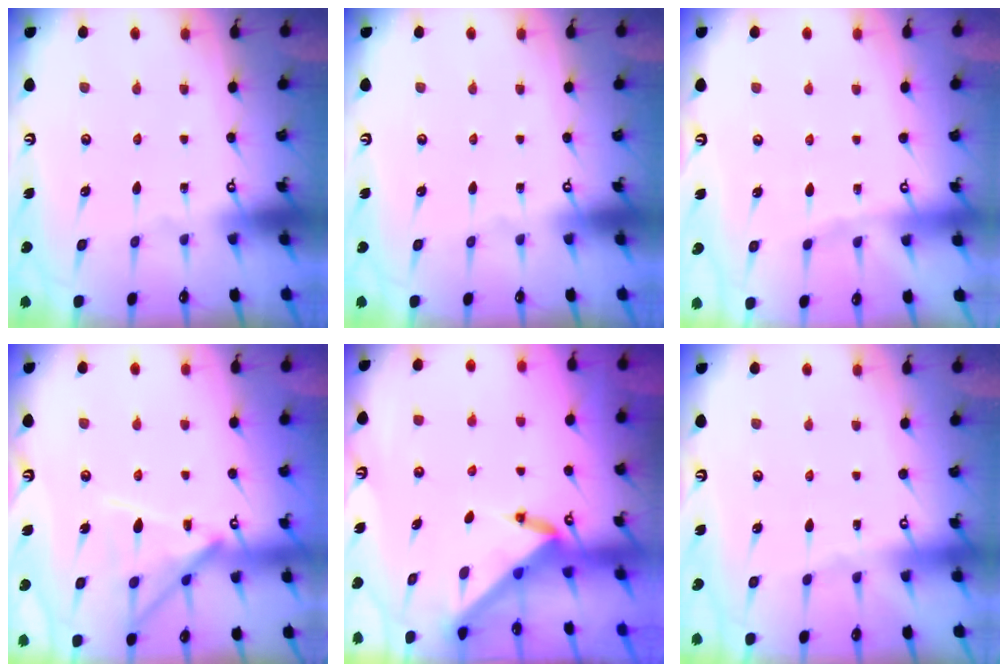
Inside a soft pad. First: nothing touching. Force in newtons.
{"total": 0.0}
{"total": 3.0, "press": 2.9, "slide": 0.6}
{"total": 13.8, "press": 13.7, "slide": 1.1}
{"total": 3.2, "press": 3.2, "slide": 0.2}
{"total": 1.9, "press": 1.8, "slide": 0.5}